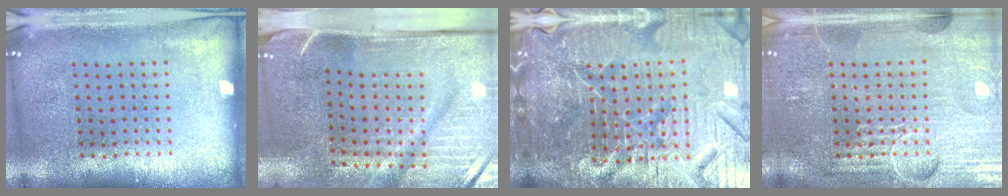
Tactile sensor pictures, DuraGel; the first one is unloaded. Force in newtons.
{"total": 4.8, "press": 3.9, "slide": 2.8}
{"total": 7.1, "press": 6.3, "slide": 3.2}
{"total": 4.1, "press": 4.0, "slide": 0.5}